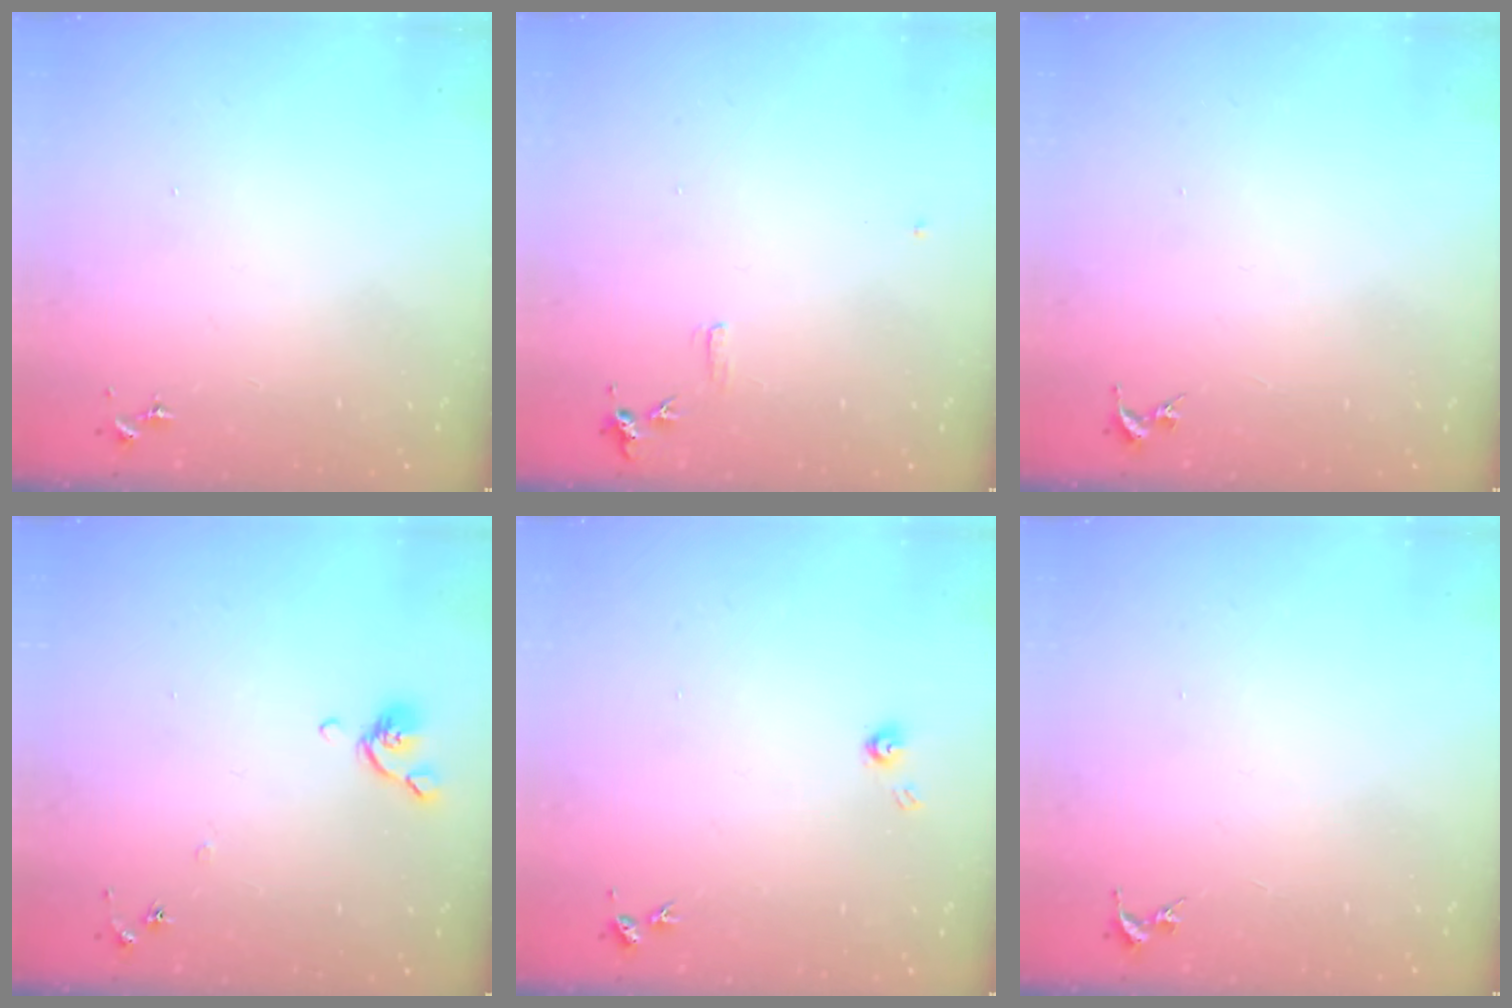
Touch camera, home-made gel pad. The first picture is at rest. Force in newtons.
{"total": 5.6, "press": 5.5, "slide": 0.7}
{"total": 0.0}
{"total": 5.4, "press": 5.3, "slide": 1.1}
{"total": 3.8, "press": 3.7, "slide": 0.2}
{"total": 0.0}